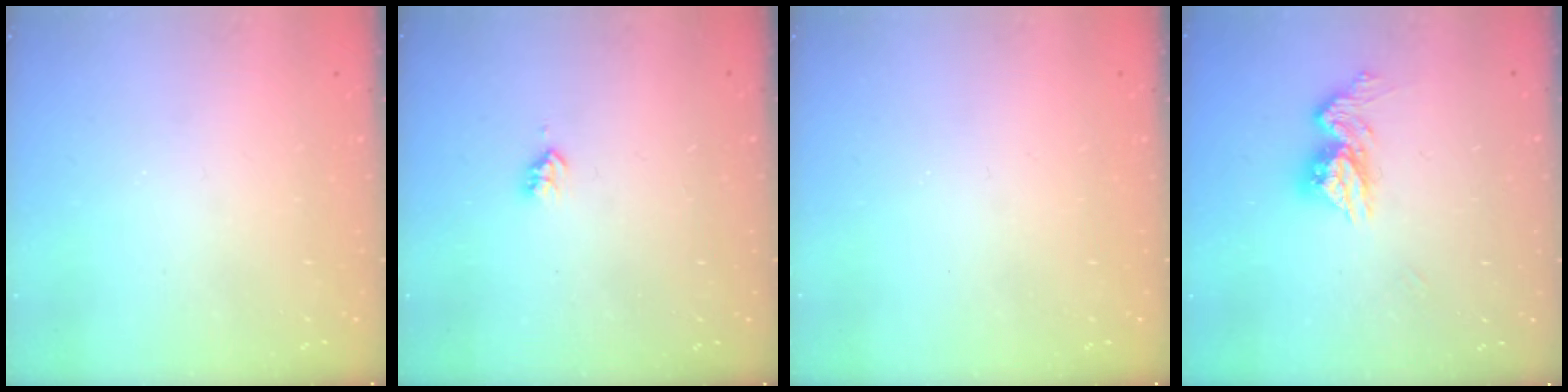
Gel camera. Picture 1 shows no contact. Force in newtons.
{"total": 3.1, "press": 3.1, "slide": 0.4}
{"total": 0.0}
{"total": 10.7, "press": 10.6, "slide": 1.0}